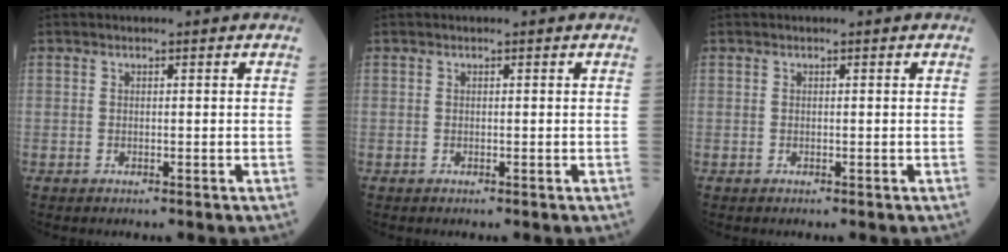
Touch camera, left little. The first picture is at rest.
{"total": 0.0}
{"total": 0.0}